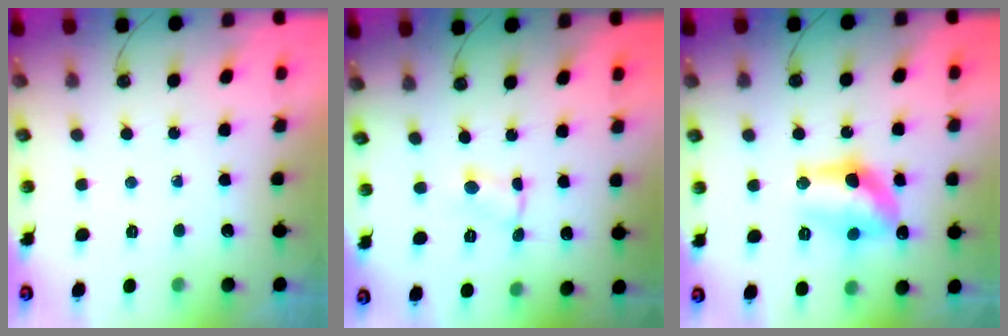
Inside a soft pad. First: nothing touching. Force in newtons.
{"total": 1.9, "press": 1.9, "slide": 0.2}
{"total": 12.3, "press": 12.2, "slide": 1.1}